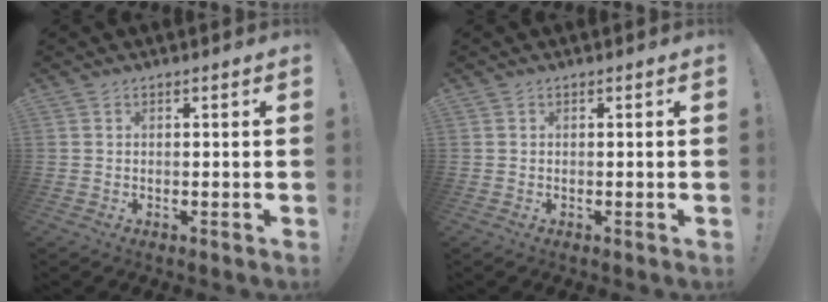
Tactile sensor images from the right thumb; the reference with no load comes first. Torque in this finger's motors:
{"motor_torque": [0.00, 0.00, -0.03, 0.03, 0.00]}